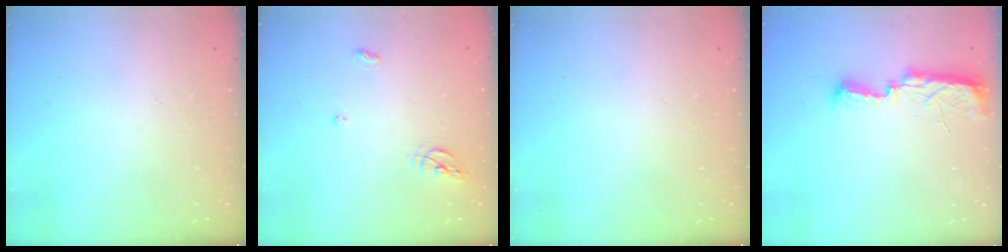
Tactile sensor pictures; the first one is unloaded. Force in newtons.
{"total": 6.5, "press": 6.5, "slide": 0.6}
{"total": 0.0}
{"total": 7.9, "press": 7.8, "slide": 0.8}